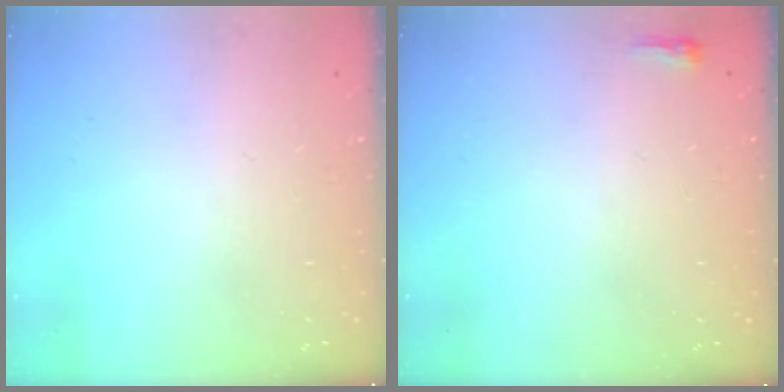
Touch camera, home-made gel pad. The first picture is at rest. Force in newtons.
{"total": 2.3, "press": 2.2, "slide": 0.7}